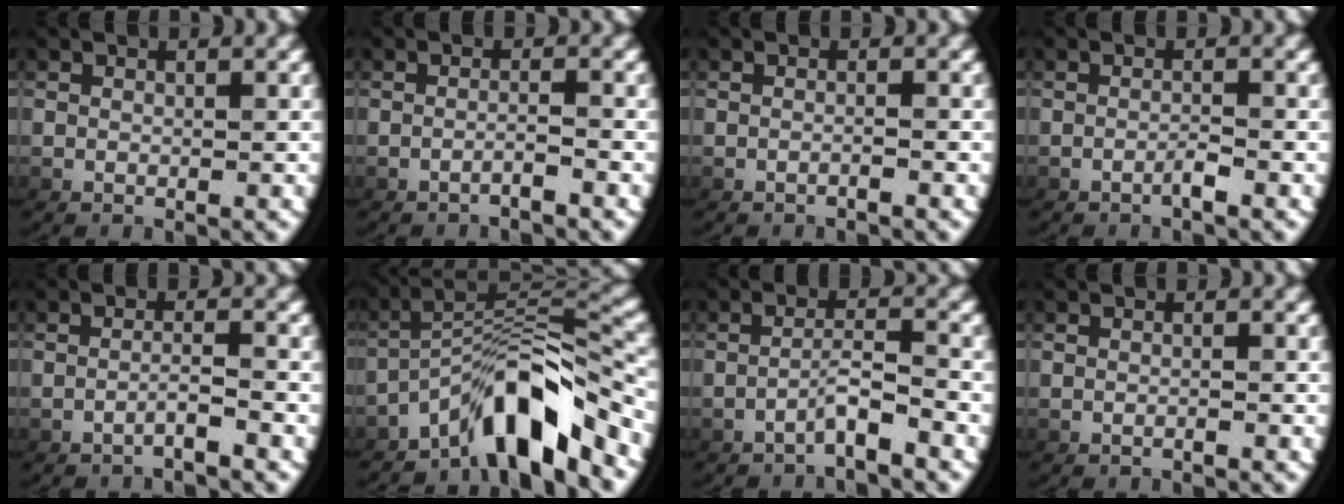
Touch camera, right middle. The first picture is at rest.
{"total": 1.5, "force": [-1.3, -0.3, 0.7], "torque": [-0.014, -0.001, -0.021]}
{"total": 0.9, "force": [-0.8, -0.3, 0.2], "torque": [-0.007, 0.003, -0.013]}
{"total": 1.0, "force": [-0.9, -0.1, 0.5], "torque": [-0.010, 0.003, -0.017]}
{"total": 1.7, "force": [-1.4, -0.3, 1.0], "torque": [-0.018, 0.000, -0.024]}
{"total": 7.0, "force": [-3.6, 1.8, 5.8], "torque": [-0.078, 0.009, -0.054]}
{"total": 2.6, "force": [-2.2, -0.5, 1.4], "torque": [-0.027, 0.003, -0.037]}
{"total": 0.6, "force": [-0.5, -0.2, 0.1], "torque": [-0.003, 0.004, -0.009]}